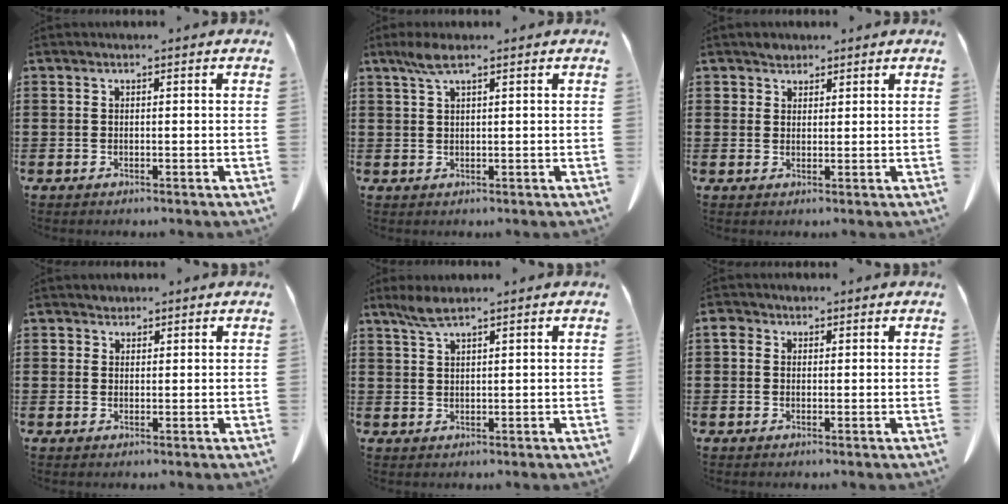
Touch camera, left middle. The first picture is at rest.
{"total": 3.1, "force": [1.7, 0.6, 2.5], "torque": [-0.054, 0.004, 0.031]}
{"total": 2.0, "force": [1.7, 0.9, 0.0], "torque": [-0.006, 0.002, 0.035]}
{"total": 1.4, "force": [1.1, 0.7, 0.0], "torque": [-0.003, 0.004, 0.023]}
{"total": 3.1, "force": [2.1, 0.5, 2.1], "torque": [-0.048, 0.001, 0.040]}
{"total": 1.6, "force": [0.7, 1.3, 0.6], "torque": [-0.018, 0.007, 0.013]}